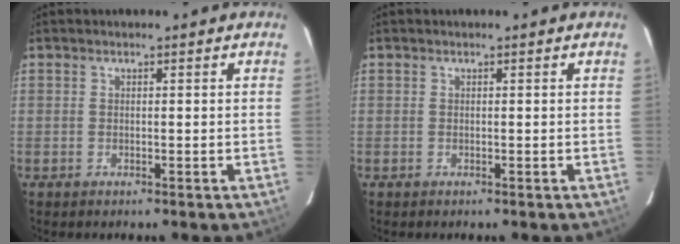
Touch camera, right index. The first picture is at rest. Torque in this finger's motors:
{"motor_torque": [0.00, 0.00, 0.00, 0.01]}